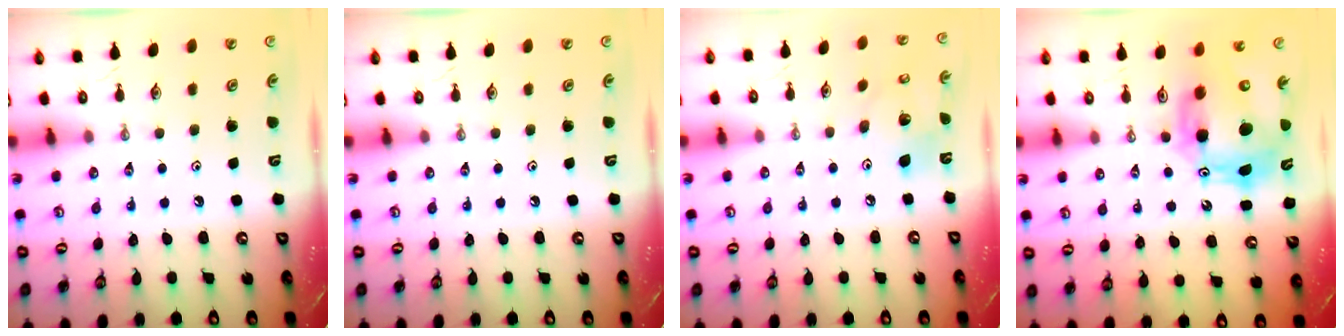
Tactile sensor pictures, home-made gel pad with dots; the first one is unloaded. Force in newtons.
{"total": 0.0}
{"total": 11.3, "press": 11.0, "slide": 2.2}
{"total": 11.2, "press": 11.1, "slide": 1.1}